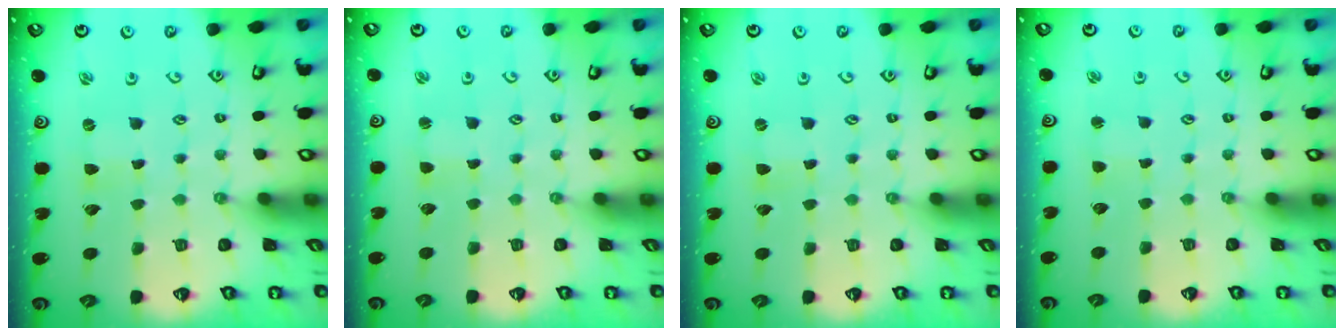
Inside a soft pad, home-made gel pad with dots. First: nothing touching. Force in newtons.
{"total": 1.5, "press": 1.4, "slide": 0.3}
{"total": 0.0}
{"total": 1.5, "press": 1.5, "slide": 0.3}